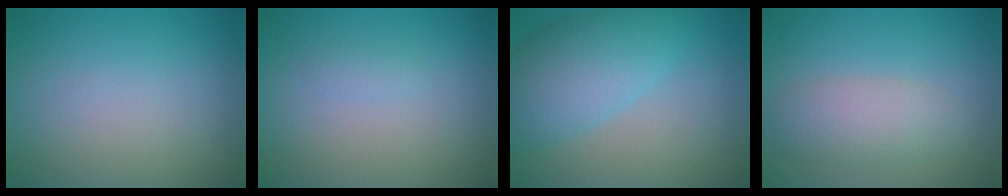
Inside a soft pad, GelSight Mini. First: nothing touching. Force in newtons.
{"total": 0.7, "press": 0.7, "slide": 0.0}
{"total": 6.0, "press": 6.0, "slide": 0.3}
{"total": 3.5, "press": 3.5, "slide": 0.1}